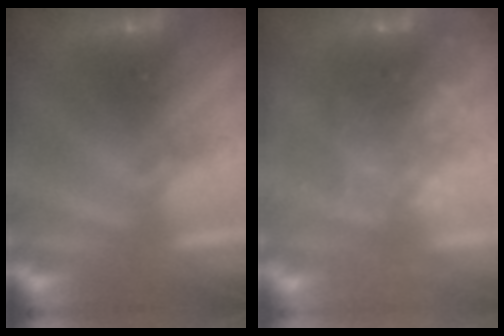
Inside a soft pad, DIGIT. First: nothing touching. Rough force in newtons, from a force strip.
{"total": 7.2}